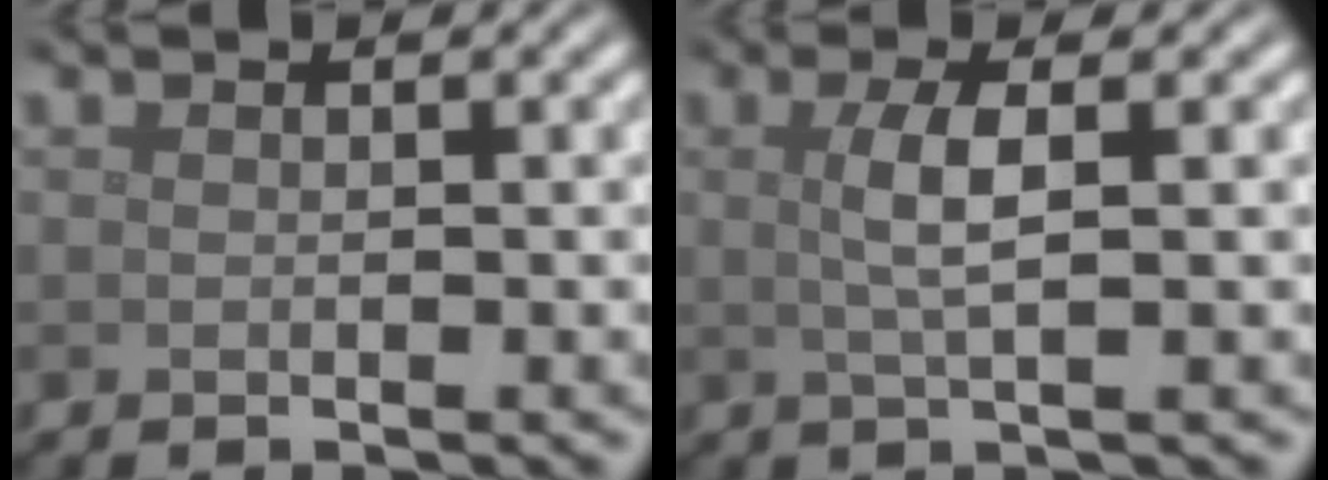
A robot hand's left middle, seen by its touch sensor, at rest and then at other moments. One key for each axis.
{"total": 2.9, "fx": 0.4, "fy": 0.7, "fz": 2.7, "tx": -0.051, "ty": 0.003, "tz": 0.006}